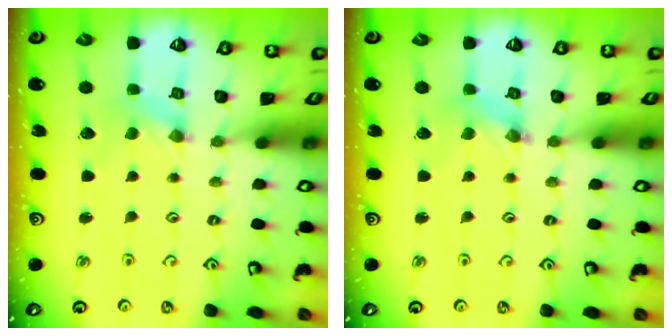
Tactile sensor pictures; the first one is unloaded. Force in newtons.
{"total": 1.6, "press": 1.6, "slide": 0.3}